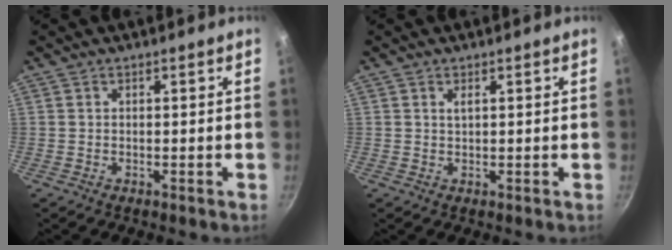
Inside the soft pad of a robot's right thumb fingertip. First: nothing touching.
{"total": 1.1, "force": [0.5, 0.4, 0.8], "torque": [-0.016, 0.001, 0.010]}